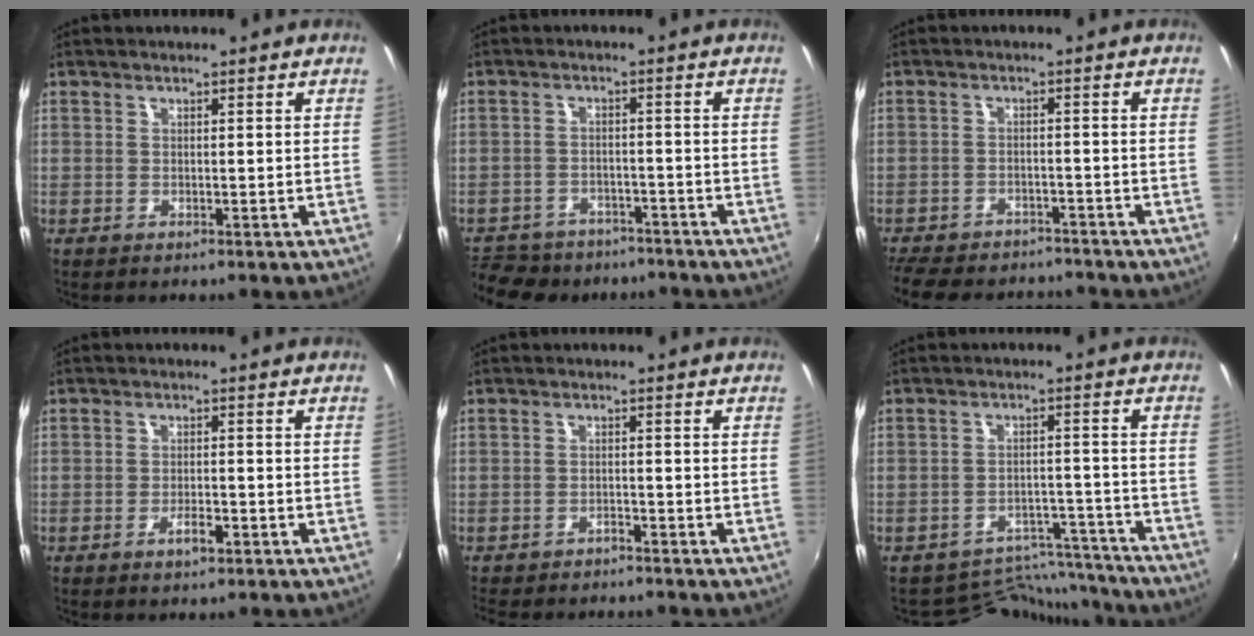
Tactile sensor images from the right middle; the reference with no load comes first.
{"total": 15.1, "force": [-11.8, 7.6, 5.6], "torque": [-0.141, 0.000, -0.167]}
{"total": 14.0, "force": [-12.0, 5.1, 5.1], "torque": [-0.131, -0.005, -0.177]}
{"total": 2.1, "force": [-0.9, 0.8, 1.8], "torque": [-0.034, -0.001, -0.016]}
{"total": 3.9, "force": [-3.5, 1.0, 1.2], "torque": [-0.039, -0.013, -0.057]}
{"total": 11.4, "force": [-11.0, 3.1, 0.2], "torque": [-0.006, 0.035, -0.149]}